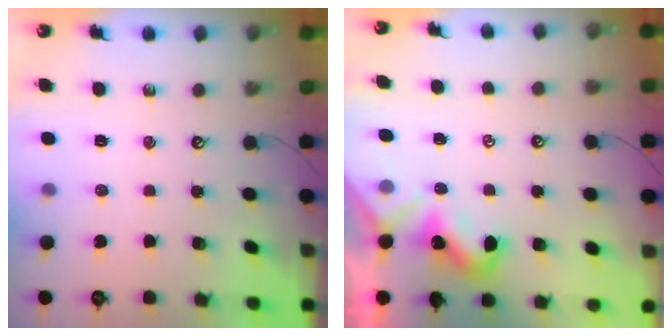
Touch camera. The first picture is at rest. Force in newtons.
{"total": 2.0, "press": 1.9, "slide": 0.4}